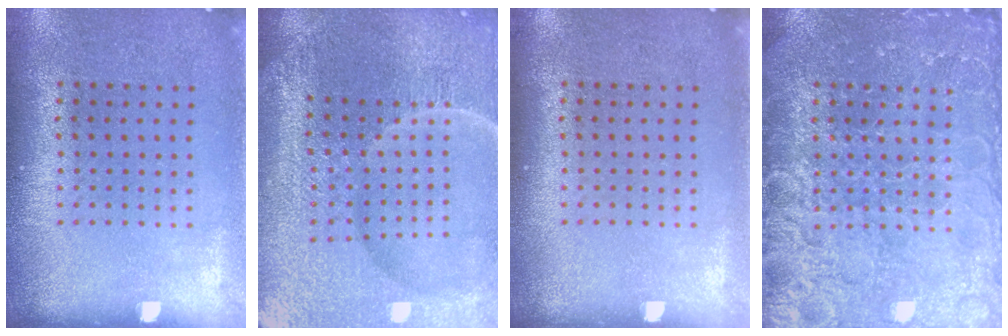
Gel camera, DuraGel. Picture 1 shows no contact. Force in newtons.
{"total": 6.3, "press": 5.7, "slide": 2.7}
{"total": 0.0}
{"total": 4.3, "press": 4.3, "slide": 0.5}